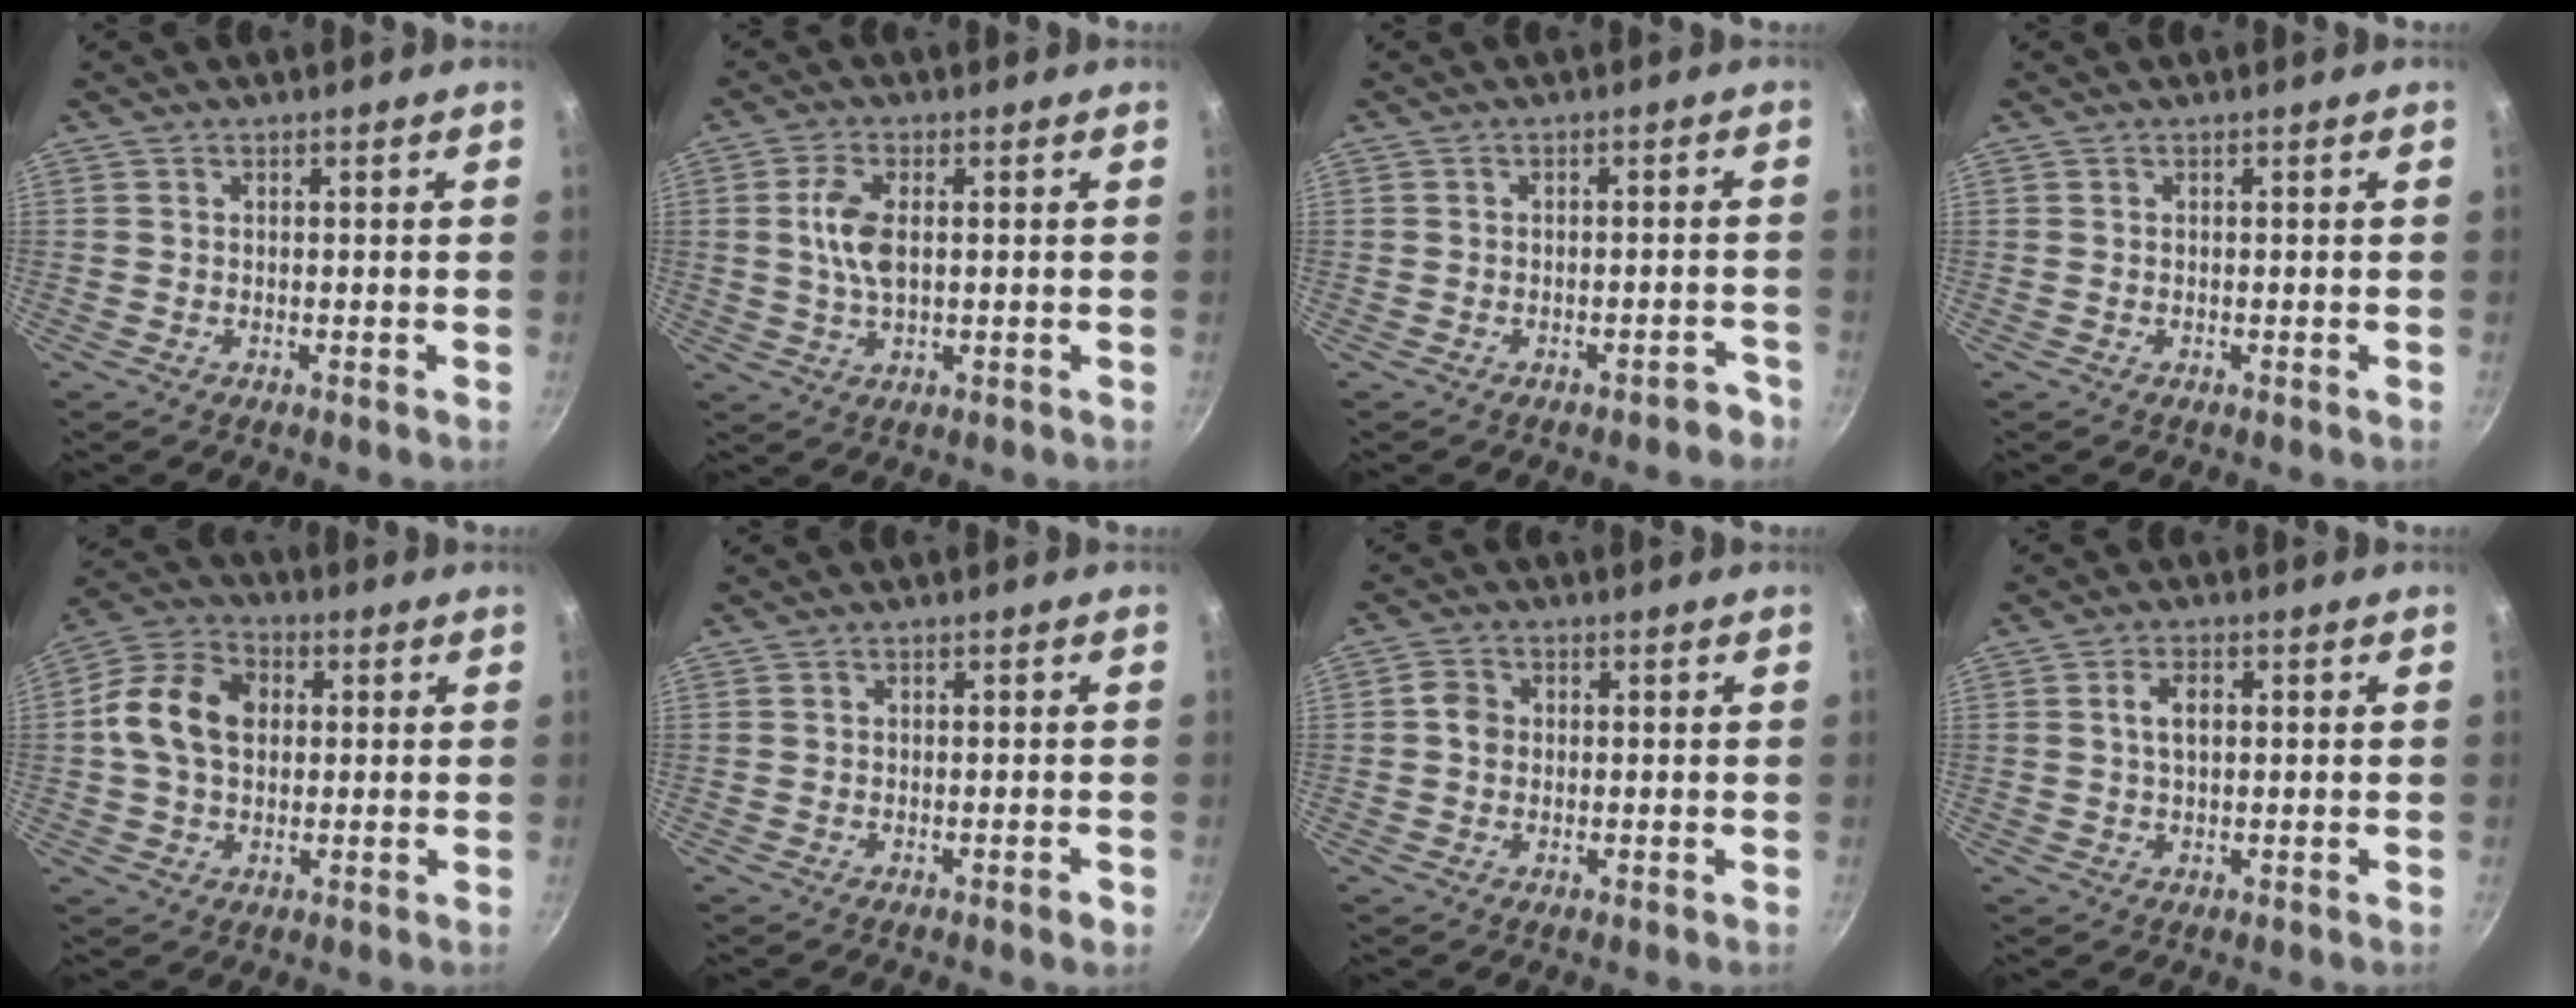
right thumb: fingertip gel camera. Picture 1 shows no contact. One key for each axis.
{"total": 6.4, "fx": 0.7, "fy": 3.1, "fz": 5.6, "tx": -0.121, "ty": 0.000, "tz": 0.013}
{"total": 2.4, "fx": -2.0, "fy": 1.1, "fz": 0.9, "tx": -0.005, "ty": 0.024, "tz": -0.024}
{"total": 0.0}
{"total": 12.4, "fx": 1.3, "fy": 8.9, "fz": 8.5, "tx": -0.147, "ty": 0.023, "tz": 0.015}
{"total": 1.4, "fx": -0.7, "fy": 0.3, "fz": 1.1, "tx": -0.017, "ty": -0.002, "tz": -0.012}
{"total": 3.3, "fx": 0.2, "fy": 2.8, "fz": 1.7, "tx": -0.020, "ty": 0.005, "tz": -0.003}
{"total": 3.6, "fx": 0.6, "fy": 2.0, "fz": 2.9, "tx": -0.051, "ty": 0.006, "tz": 0.012}